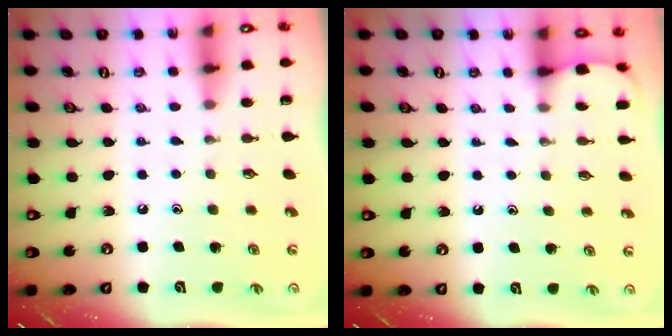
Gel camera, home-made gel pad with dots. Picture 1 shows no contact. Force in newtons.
{"total": 1.8, "press": 1.8, "slide": 0.2}